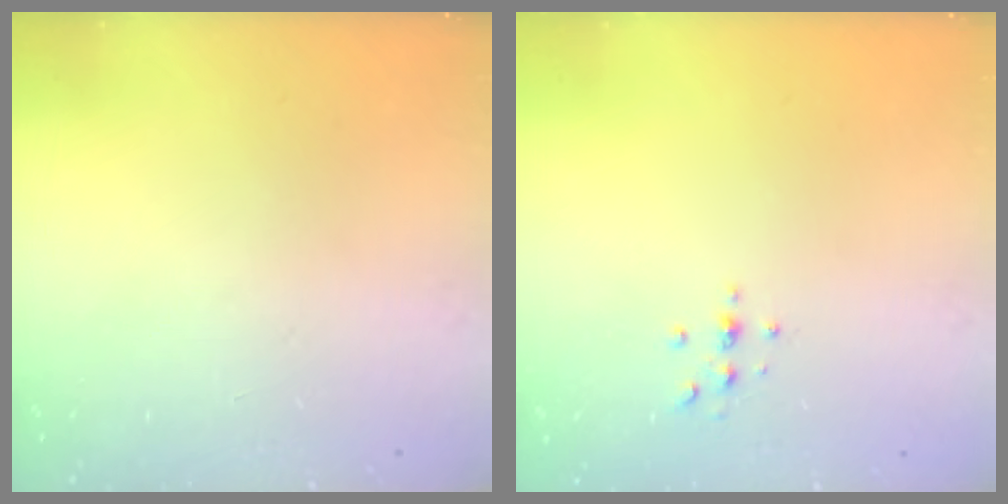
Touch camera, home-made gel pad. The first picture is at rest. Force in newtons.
{"total": 3.0, "press": 3.0, "slide": 0.3}